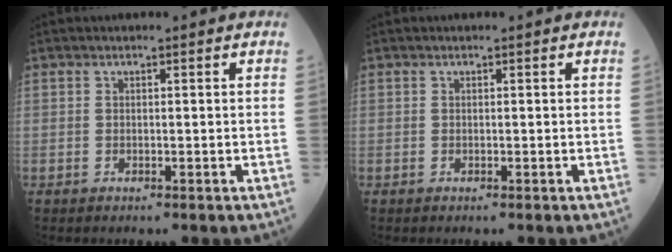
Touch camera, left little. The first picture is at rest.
{"total": 0.0}